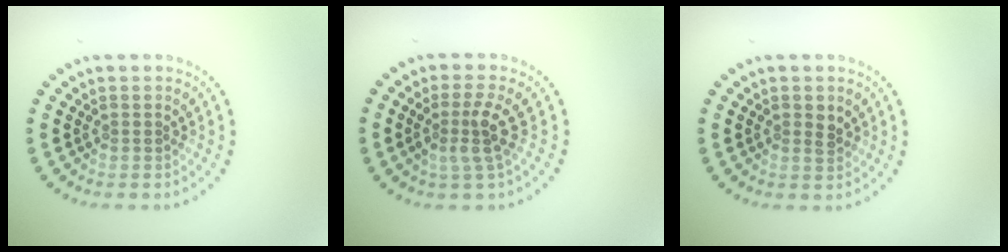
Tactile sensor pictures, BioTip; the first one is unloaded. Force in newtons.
{"total": 2.8, "press": 2.0, "slide": 2.0}
{"total": 1.3, "press": 1.2, "slide": 0.3}